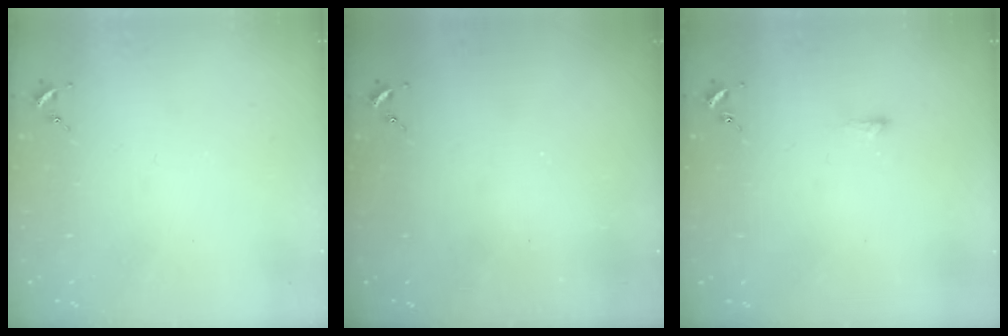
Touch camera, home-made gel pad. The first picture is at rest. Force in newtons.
{"total": 0.0}
{"total": 2.7, "press": 2.7, "slide": 0.5}